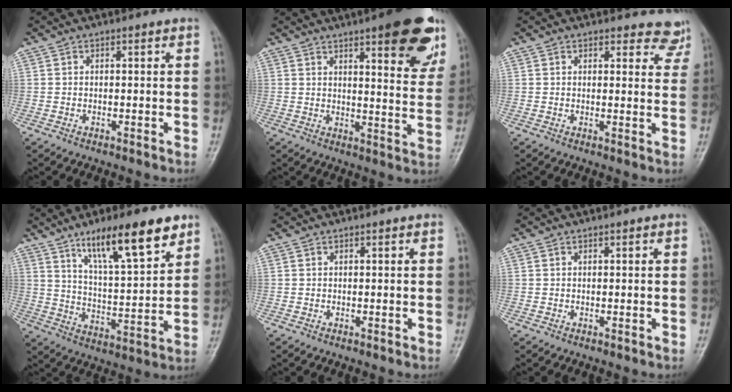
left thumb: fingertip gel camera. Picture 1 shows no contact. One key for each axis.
{"total": 16.1, "fx": 9.3, "fy": 4.4, "fz": 12.4, "tx": -0.116, "ty": -0.045, "tz": 0.115}
{"total": 5.4, "fx": 5.0, "fy": 2.1, "fz": 0.4, "tx": 0.034, "ty": -0.031, "tz": 0.036}
{"total": 15.6, "fx": 10.0, "fy": 3.9, "fz": 11.4, "tx": -0.162, "ty": -0.049, "tz": 0.171}
{"total": 0.0}
{"total": 0.0}